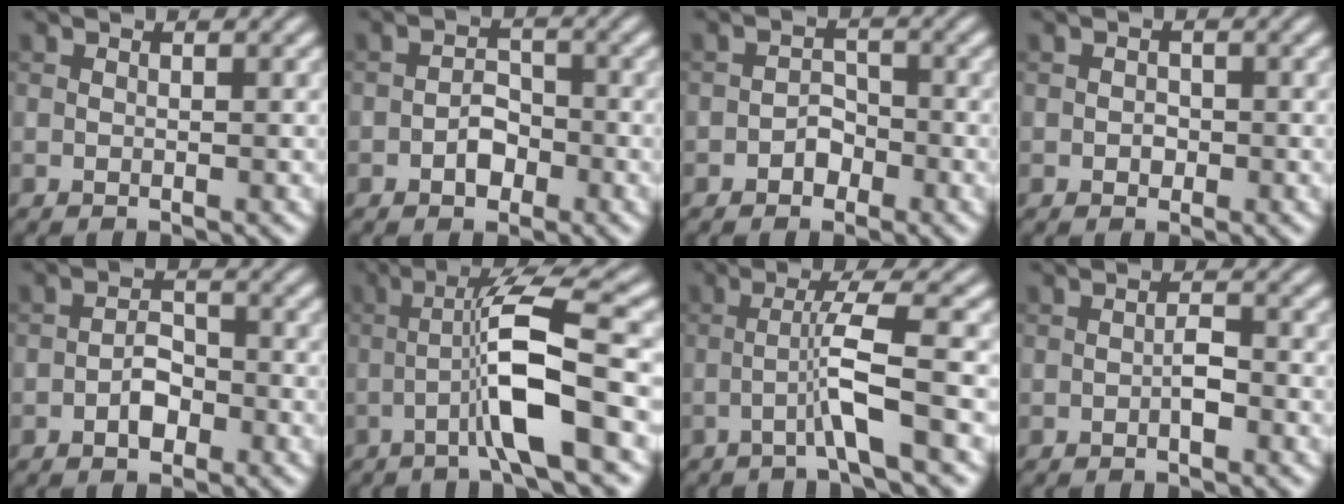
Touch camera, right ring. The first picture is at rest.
{"total": 2.3, "force": [-1.1, 1.5, 1.3], "torque": [-0.019, 0.005, -0.020]}
{"total": 1.9, "force": [-1.0, 1.4, 0.8], "torque": [-0.009, 0.006, -0.019]}
{"total": 1.0, "force": [-0.3, 0.8, 0.4], "torque": [-0.004, -0.003, -0.006]}
{"total": 2.4, "force": [-1.1, 1.4, 1.6], "torque": [-0.024, 0.006, -0.022]}
{"total": 7.1, "force": [-1.4, 0.9, 6.9], "torque": [-0.123, 0.017, -0.032]}
{"total": 3.7, "force": [-1.0, 0.0, 3.6], "torque": [-0.067, 0.010, -0.027]}
{"total": 1.3, "force": [-0.5, 0.5, 1.2], "torque": [-0.020, 0.003, -0.008]}